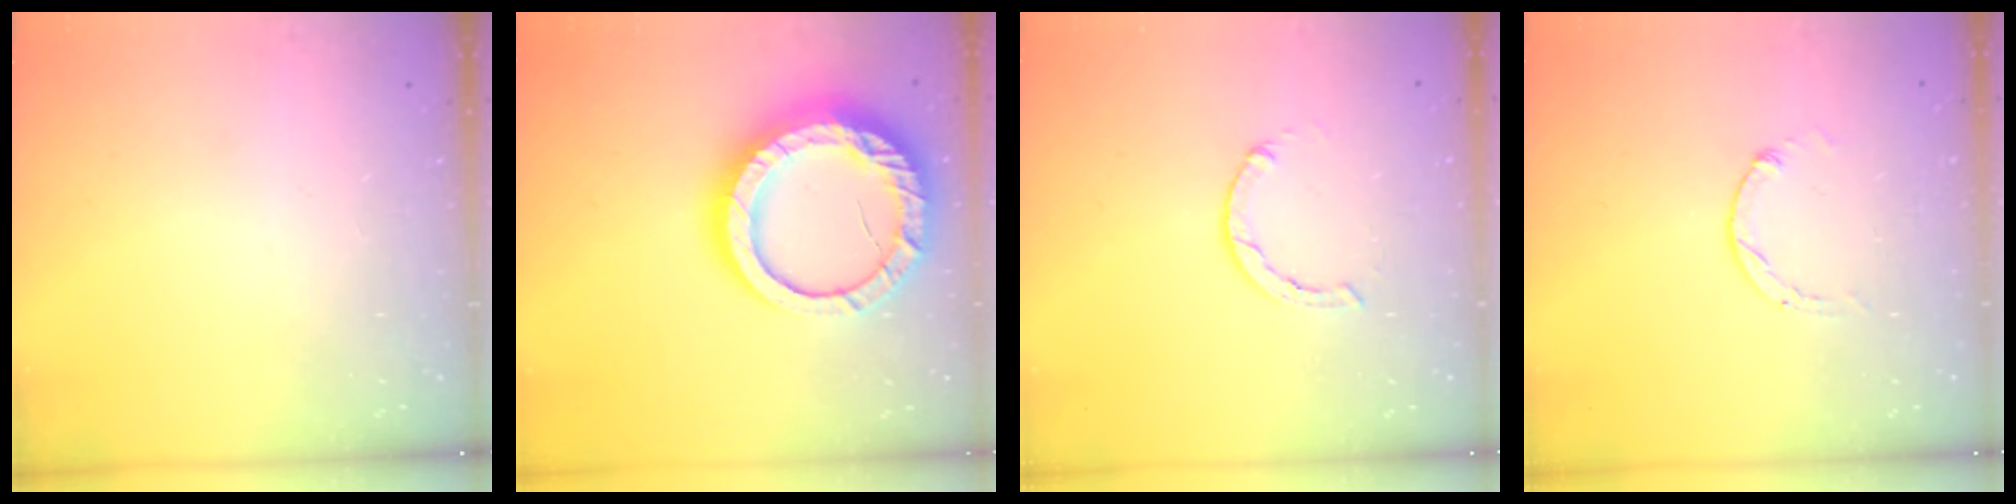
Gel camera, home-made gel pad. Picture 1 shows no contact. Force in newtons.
{"total": 22.6, "press": 22.5, "slide": 2.2}
{"total": 2.1, "press": 2.1, "slide": 0.3}
{"total": 1.2, "press": 1.2, "slide": 0.3}